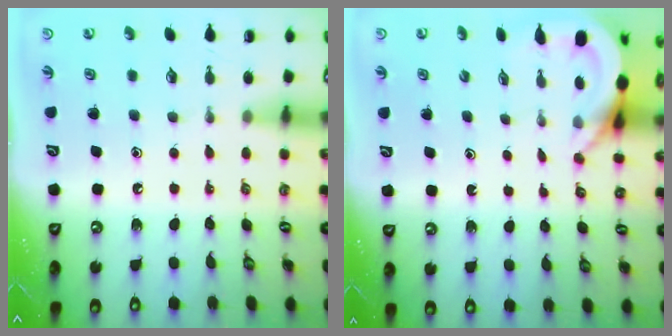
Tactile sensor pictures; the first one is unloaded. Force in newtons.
{"total": 4.4, "press": 4.4, "slide": 0.2}